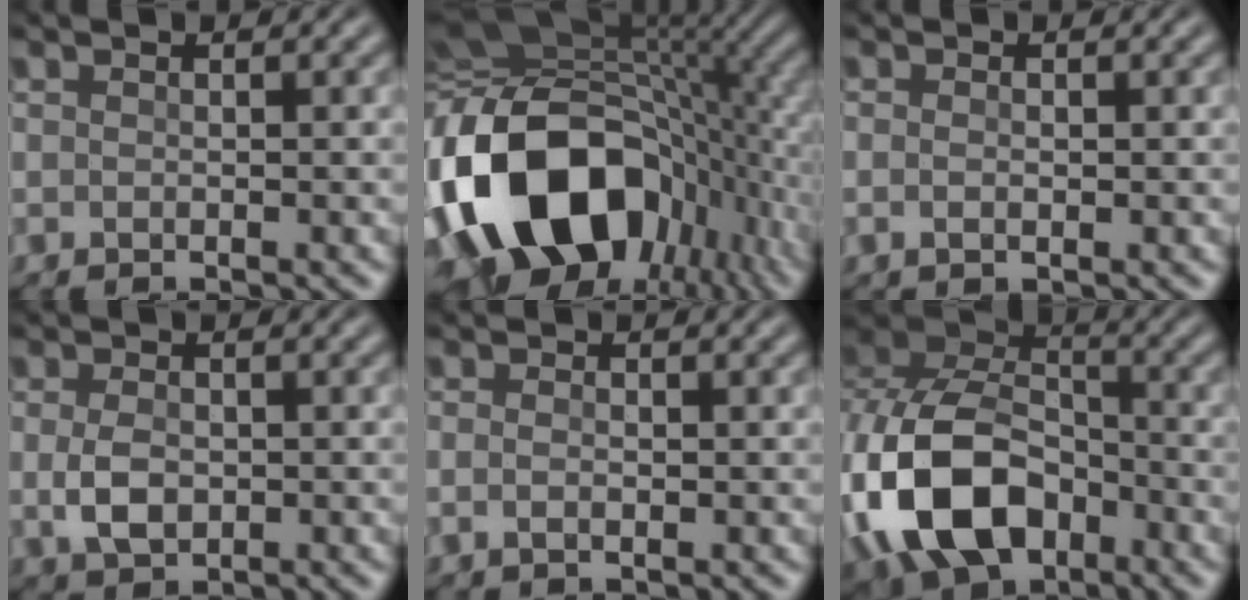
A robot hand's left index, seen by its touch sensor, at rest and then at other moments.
{"total": 17.6, "force": [-4.3, 11.3, 12.9], "torque": [-0.253, -0.003, -0.072]}
{"total": 1.0, "force": [-0.1, 0.5, 0.8], "torque": [-0.017, 0.003, -0.005]}
{"total": 2.9, "force": [-0.2, 1.8, 2.2], "torque": [-0.054, 0.002, -0.004]}
{"total": 1.3, "force": [-0.2, 0.7, 1.1], "torque": [-0.023, 0.003, -0.008]}
{"total": 12.3, "force": [-4.3, 8.0, 8.2], "torque": [-0.192, -0.003, -0.087]}